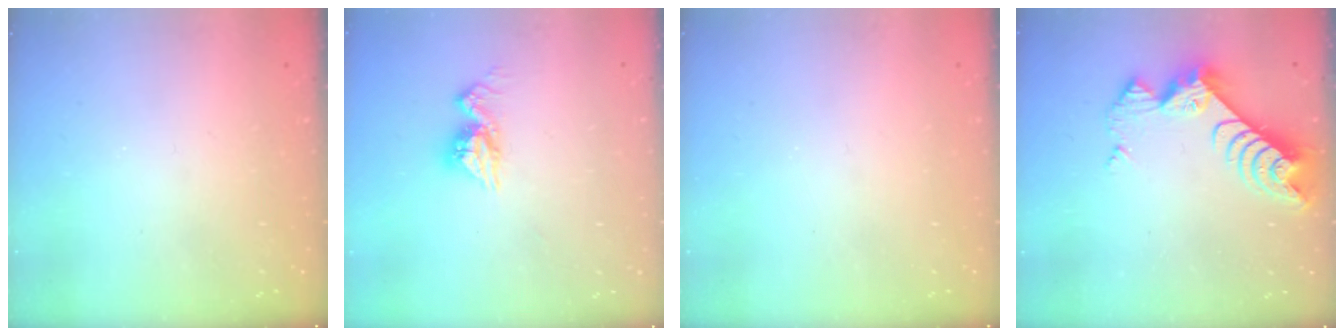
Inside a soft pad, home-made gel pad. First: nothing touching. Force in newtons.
{"total": 9.3, "press": 9.3, "slide": 0.6}
{"total": 0.0}
{"total": 9.7, "press": 9.7, "slide": 0.8}